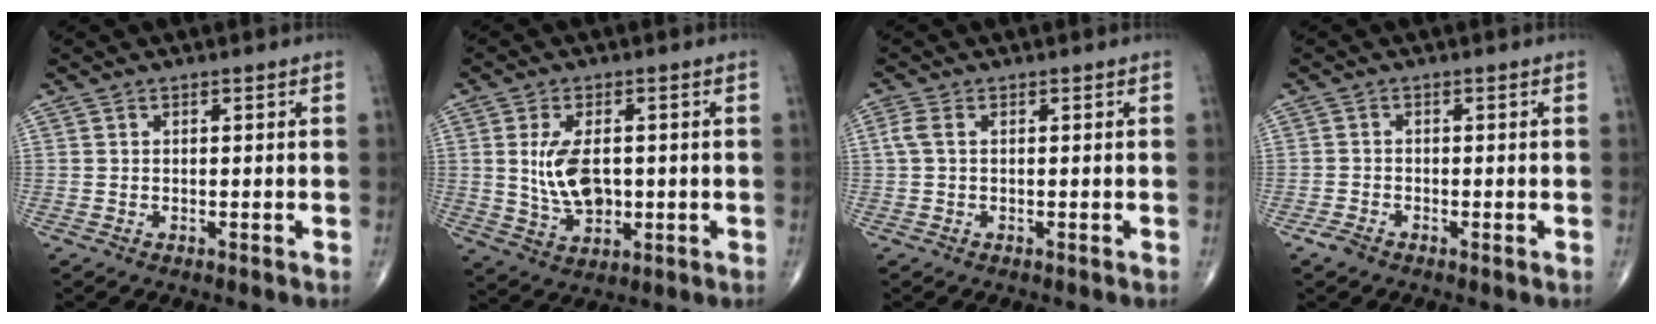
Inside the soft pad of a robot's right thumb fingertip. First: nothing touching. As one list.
[{"total": 8.6, "force": [0.5, 5.0, 7.0], "torque": [-0.122, -0.006, 0.018]}, {"total": 2.1, "force": [0.3, 1.1, 1.8], "torque": [-0.052, 0.007, 0.007]}, {"total": 1.9, "force": [-1.3, 0.9, 1.1], "torque": [-0.025, 0.001, -0.027]}]